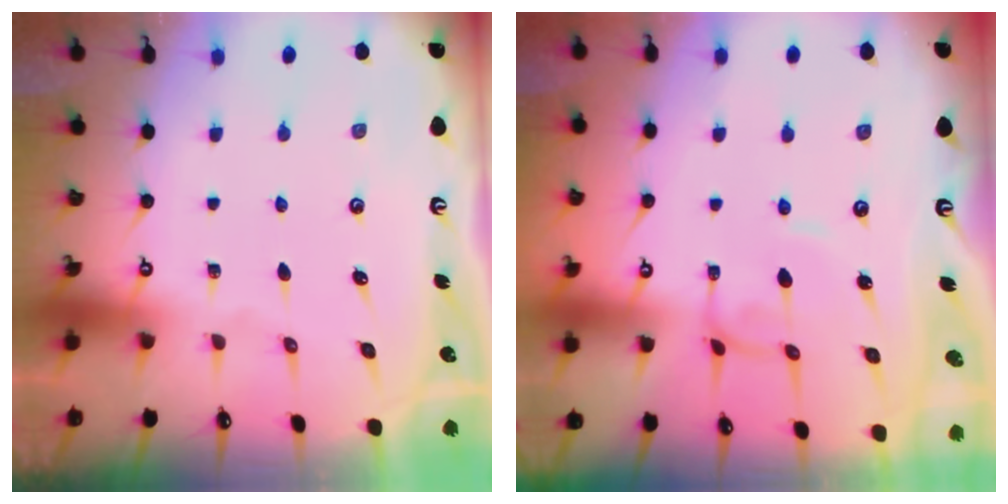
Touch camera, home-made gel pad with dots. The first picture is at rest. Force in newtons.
{"total": 2.4, "press": 2.4, "slide": 0.1}